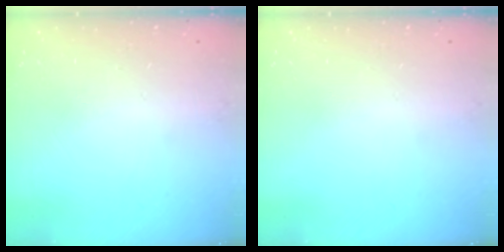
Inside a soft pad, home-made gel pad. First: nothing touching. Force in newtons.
{"total": 0.0}